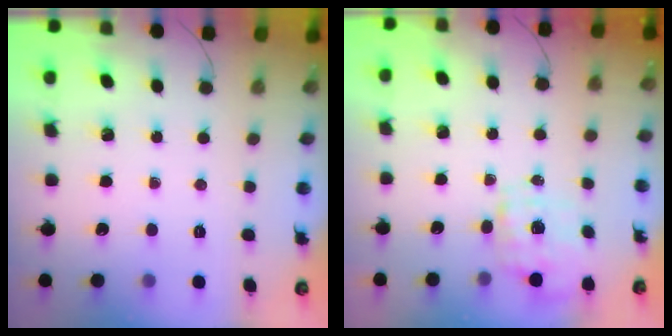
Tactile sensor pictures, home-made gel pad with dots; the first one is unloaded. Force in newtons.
{"total": 1.5, "press": 1.5, "slide": 0.5}